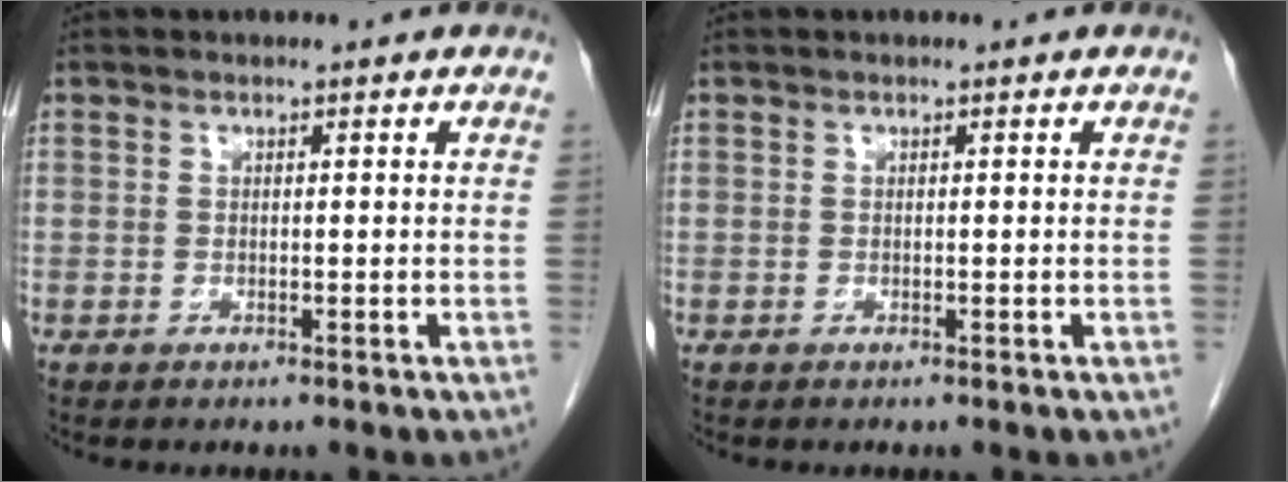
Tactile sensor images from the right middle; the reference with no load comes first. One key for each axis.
{"total": 0.0}